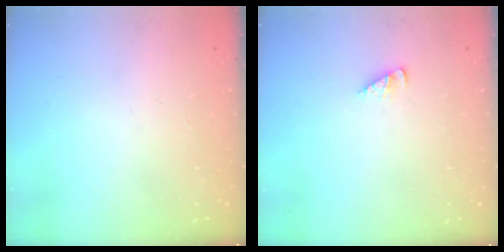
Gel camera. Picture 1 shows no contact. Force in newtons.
{"total": 2.1, "press": 2.1, "slide": 0.3}